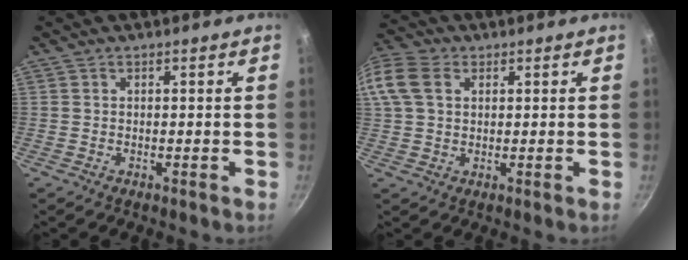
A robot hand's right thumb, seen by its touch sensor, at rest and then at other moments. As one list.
[{"total": 15.3, "force": [4.9, 10.9, 9.6], "torque": [-0.235, 0.040, 0.088]}]